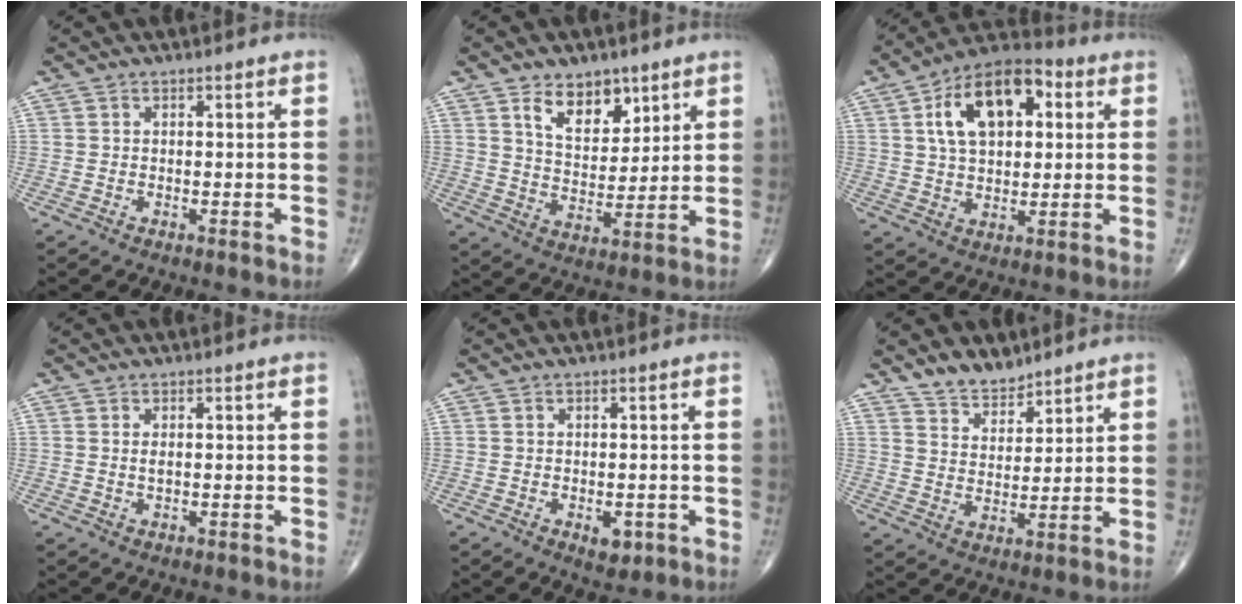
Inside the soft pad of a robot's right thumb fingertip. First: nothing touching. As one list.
[{"total": 9.9, "force": [5.8, 5.8, 5.5], "torque": [-0.060, -0.041, 0.107]}, {"total": 16.4, "force": [4.5, 9.4, 12.7], "torque": [-0.190, 0.015, 0.069]}, {"total": 1.3, "force": [0.2, 0.6, 1.1], "torque": [-0.020, -0.002, 0.006]}, {"total": 3.3, "force": [-1.2, 1.9, 2.5], "torque": [-0.022, 0.001, -0.008]}, {"total": 6.4, "force": [5.4, 3.0, 1.9], "torque": [-0.008, -0.044, 0.102]}]